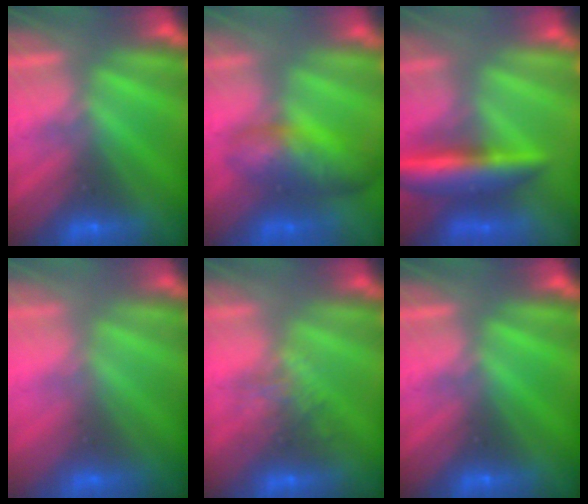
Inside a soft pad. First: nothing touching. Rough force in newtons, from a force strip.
{"total": 7.3}
{"total": 5.8}
{"total": 2.9}
{"total": 3.8}
{"total": 0.0}